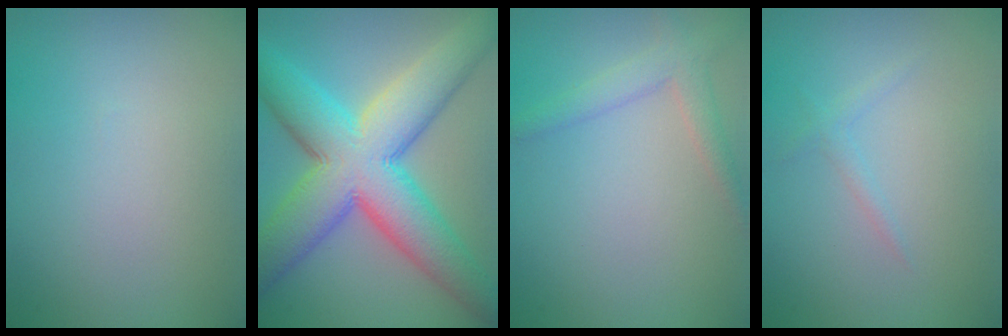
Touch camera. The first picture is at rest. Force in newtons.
{"total": 11.9, "press": 11.9, "slide": 0.3}
{"total": 2.3, "press": 2.3, "slide": 0.1}
{"total": 0.8, "press": 0.8, "slide": 0.0}